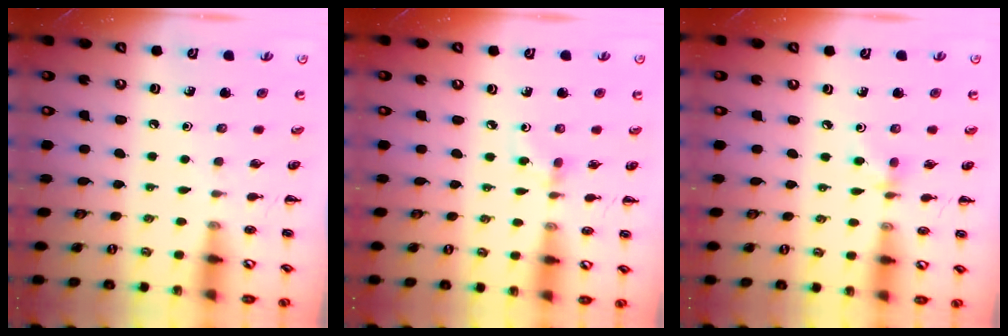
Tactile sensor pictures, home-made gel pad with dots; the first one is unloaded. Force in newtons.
{"total": 2.5, "press": 2.4, "slide": 0.9}
{"total": 4.7, "press": 4.6, "slide": 1.2}